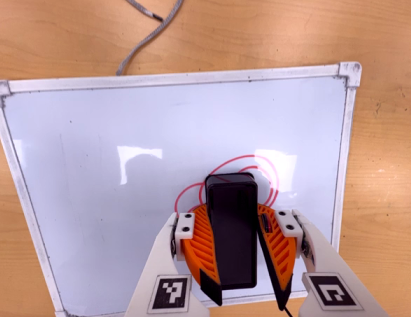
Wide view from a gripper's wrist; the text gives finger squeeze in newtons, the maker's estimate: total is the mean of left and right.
{"total": 17.1, "left": 18.4, "right": 15.8}